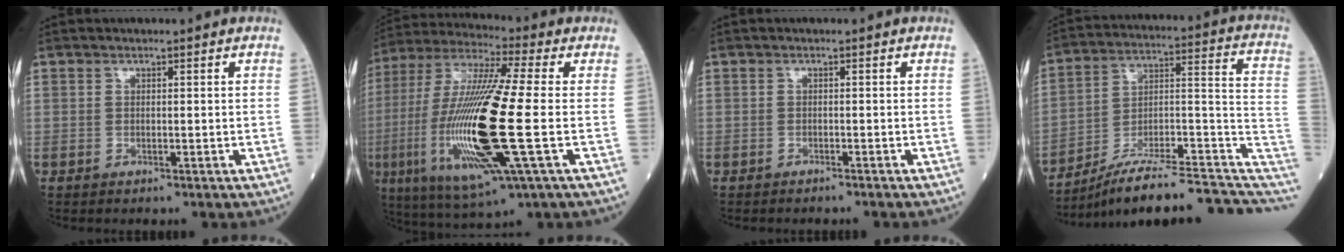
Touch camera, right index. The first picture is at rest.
{"total": 22.0, "force": [-3.7, 1.7, 21.6], "torque": [-0.482, -0.025, -0.068]}
{"total": 1.9, "force": [-1.7, -0.1, 0.8], "torque": [-0.013, 0.001, -0.019]}
{"total": 19.2, "force": [-15.8, 3.5, 10.4], "torque": [-0.107, 0.060, -0.234]}